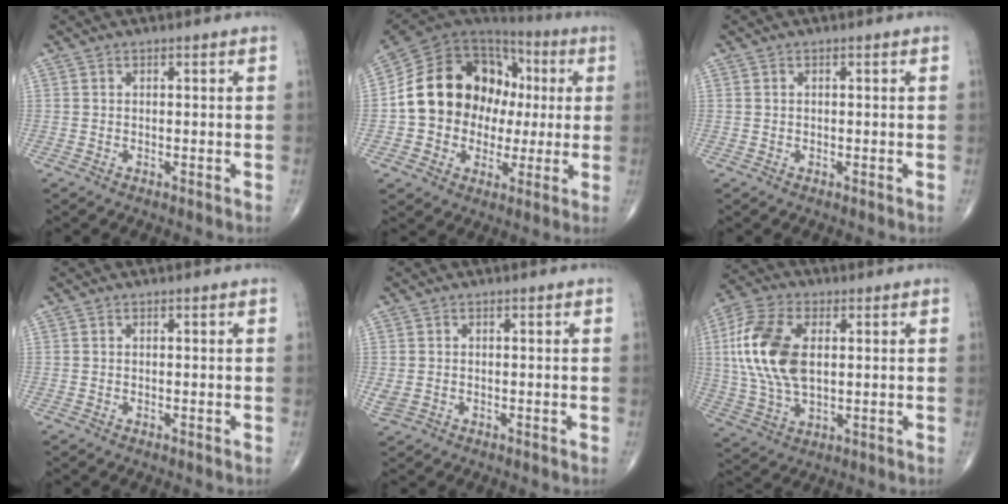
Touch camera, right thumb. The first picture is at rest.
{"total": 21.1, "force": [1.2, 16.3, 13.2], "torque": [-0.200, 0.041, 0.026]}
{"total": 0.0}
{"total": 0.0}
{"total": 1.9, "force": [-0.2, 1.5, 1.1], "torque": [-0.035, 0.003, 0.004]}
{"total": 16.2, "force": [2.5, 9.1, 13.2], "torque": [-0.279, 0.000, 0.047]}